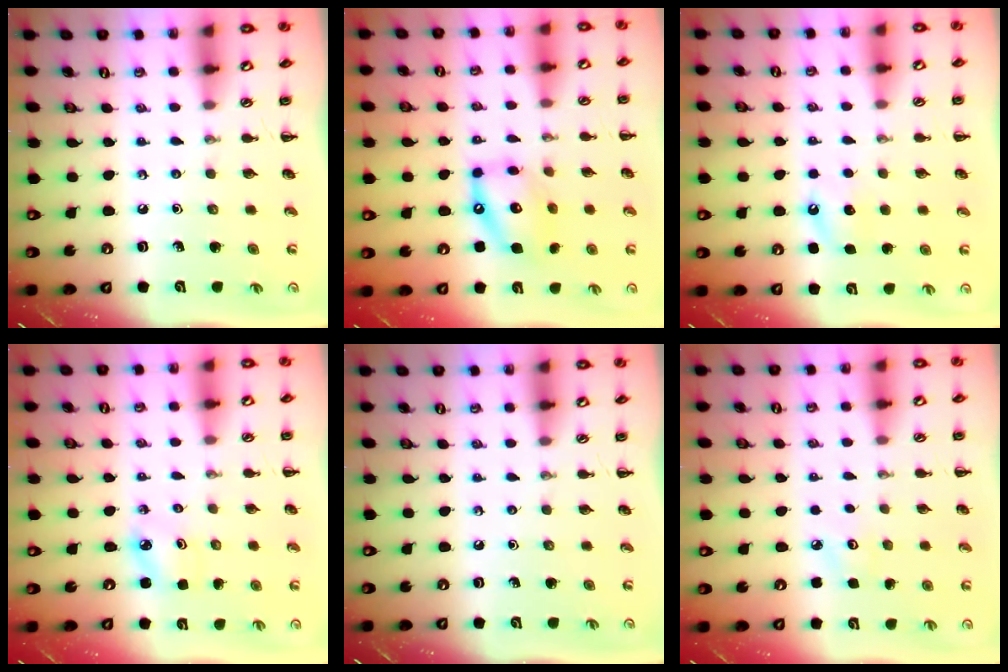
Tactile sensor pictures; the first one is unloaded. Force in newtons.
{"total": 13.5, "press": 13.3, "slide": 2.5}
{"total": 4.8, "press": 4.7, "slide": 1.2}
{"total": 2.5, "press": 2.5, "slide": 0.4}
{"total": 0.0}
{"total": 2.6, "press": 2.5, "slide": 0.7}